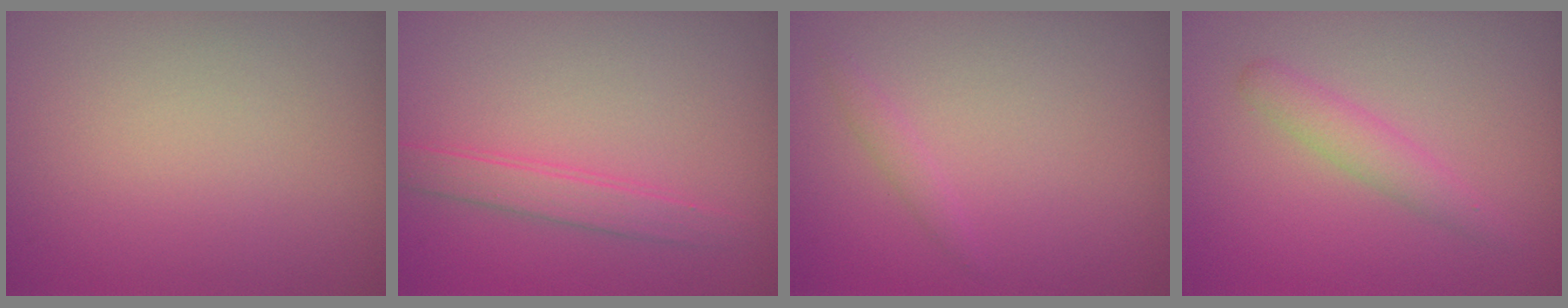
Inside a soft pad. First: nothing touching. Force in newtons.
{"total": 2.1, "press": 2.1, "slide": 0.1}
{"total": 0.8, "press": 0.8, "slide": 0.0}
{"total": 1.9, "press": 1.9, "slide": 0.1}